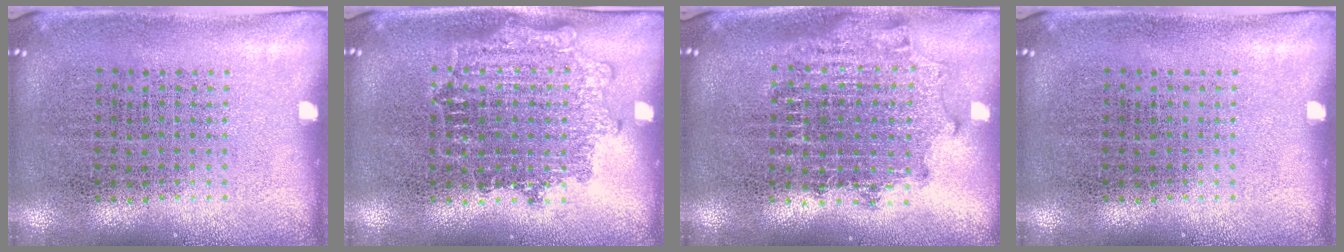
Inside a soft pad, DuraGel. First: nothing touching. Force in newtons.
{"total": 1.1, "press": 1.1, "slide": 0.1}
{"total": 1.8, "press": 1.4, "slide": 1.0}
{"total": 0.0}